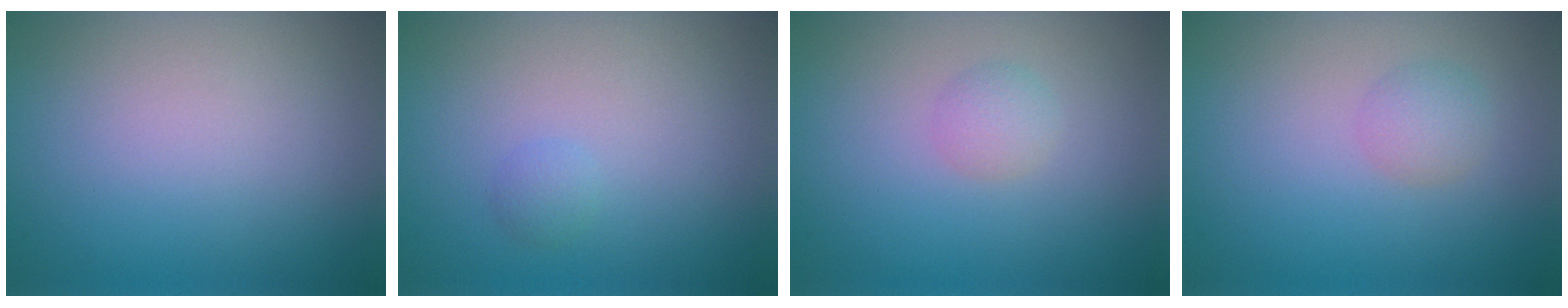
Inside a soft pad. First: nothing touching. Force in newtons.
{"total": 0.9, "press": 0.9, "slide": 0.0}
{"total": 1.4, "press": 1.4, "slide": 0.1}
{"total": 1.7, "press": 1.7, "slide": 0.0}